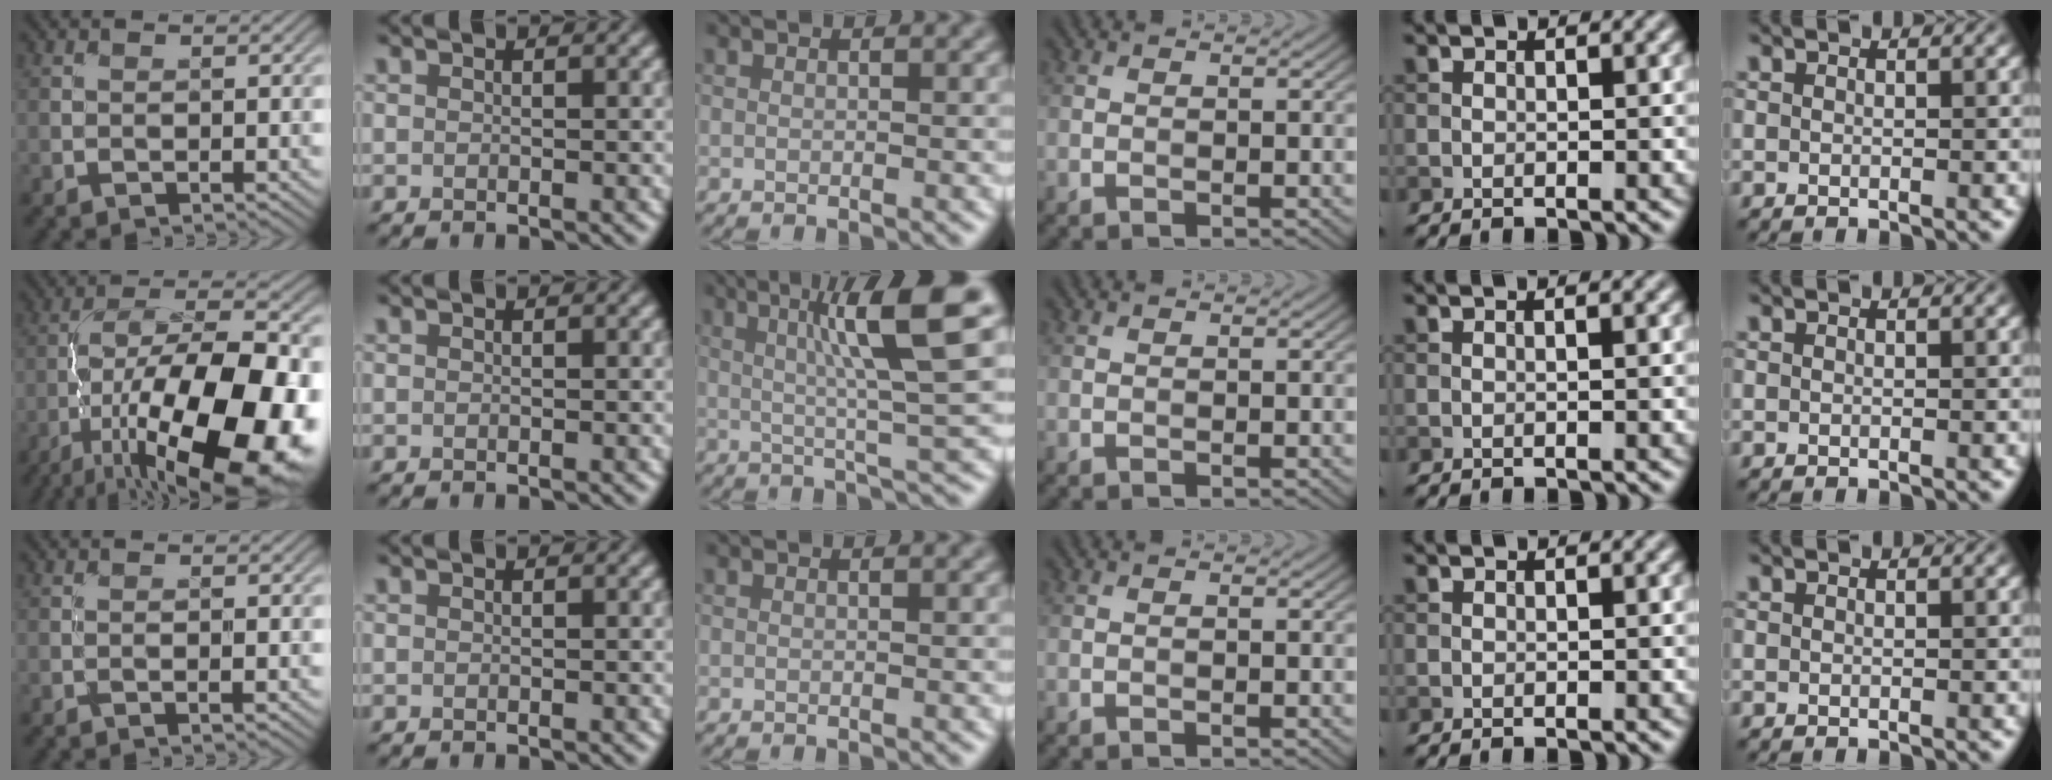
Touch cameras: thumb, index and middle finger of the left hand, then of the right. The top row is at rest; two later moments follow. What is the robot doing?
{"motion": "unscrew", "object": "medicine bottle"}